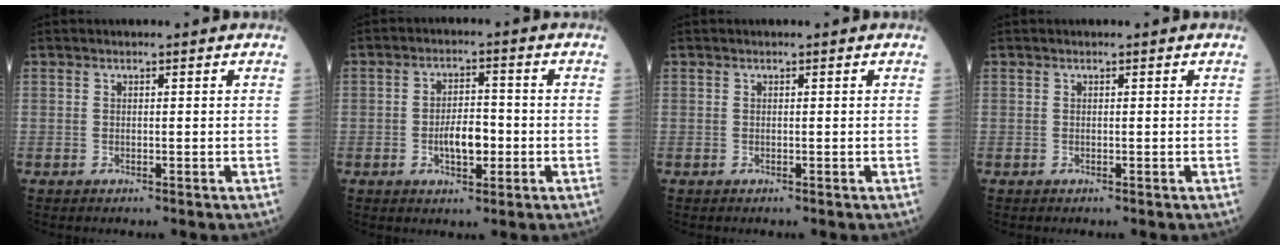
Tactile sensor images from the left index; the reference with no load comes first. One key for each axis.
{"total": 5.3, "fx": -1.8, "fy": 2.4, "fz": 4.4, "tx": -0.080, "ty": 0.001, "tz": -0.031}
{"total": 0.0}
{"total": 0.0}